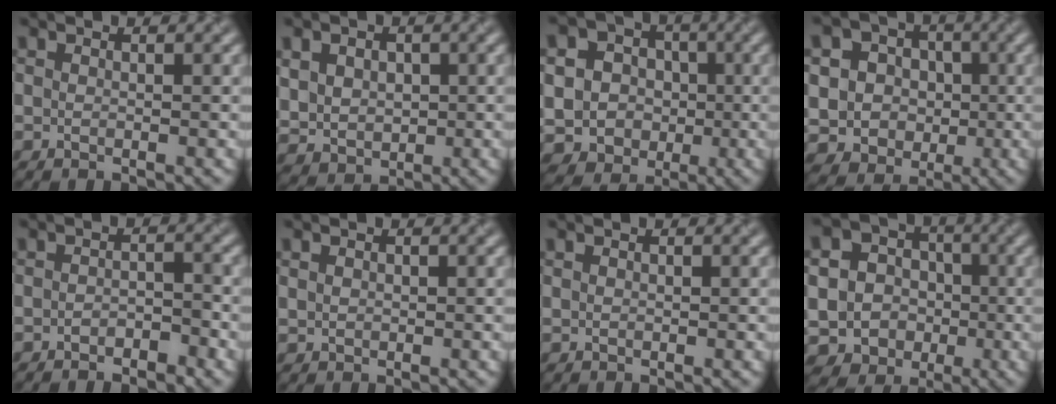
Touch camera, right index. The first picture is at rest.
{"total": 5.3, "force": [1.3, 4.4, 2.7], "torque": [-0.063, 0.012, 0.019]}
{"total": 9.4, "force": [-1.3, 8.9, 2.9], "torque": [-0.068, 0.020, -0.047]}
{"total": 8.0, "force": [-0.4, 7.6, 2.6], "torque": [-0.051, 0.030, -0.039]}
{"total": 1.8, "force": [-1.3, 0.8, 1.0], "torque": [-0.014, 0.003, -0.024]}
{"total": 0.7, "force": [0.2, 0.7, 0.2], "torque": [-0.002, -0.003, 0.006]}
{"total": 0.0}
{"total": 11.3, "force": [-3.2, 10.5, 2.8], "torque": [-0.074, -0.008, -0.068]}